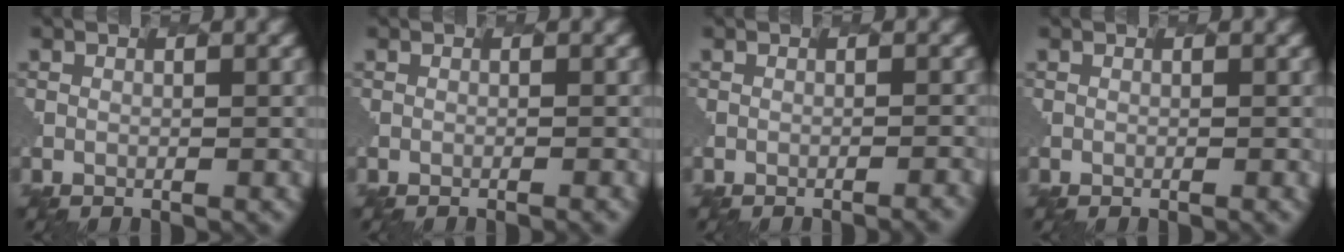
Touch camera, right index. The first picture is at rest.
{"total": 0.6, "force": [-0.4, 0.2, 0.4], "torque": [0.000, 0.002, -0.011]}
{"total": 1.7, "force": [-1.1, 0.5, 1.2], "torque": [-0.003, 0.009, -0.016]}
{"total": 0.0}